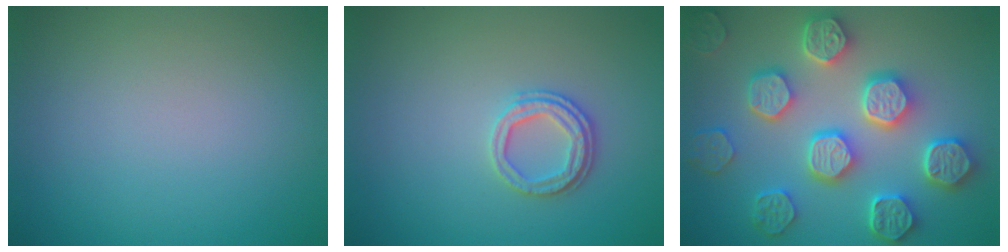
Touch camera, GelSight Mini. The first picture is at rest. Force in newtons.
{"total": 2.5, "press": 2.3, "slide": 0.9}
{"total": 7.8, "press": 6.7, "slide": 3.9}